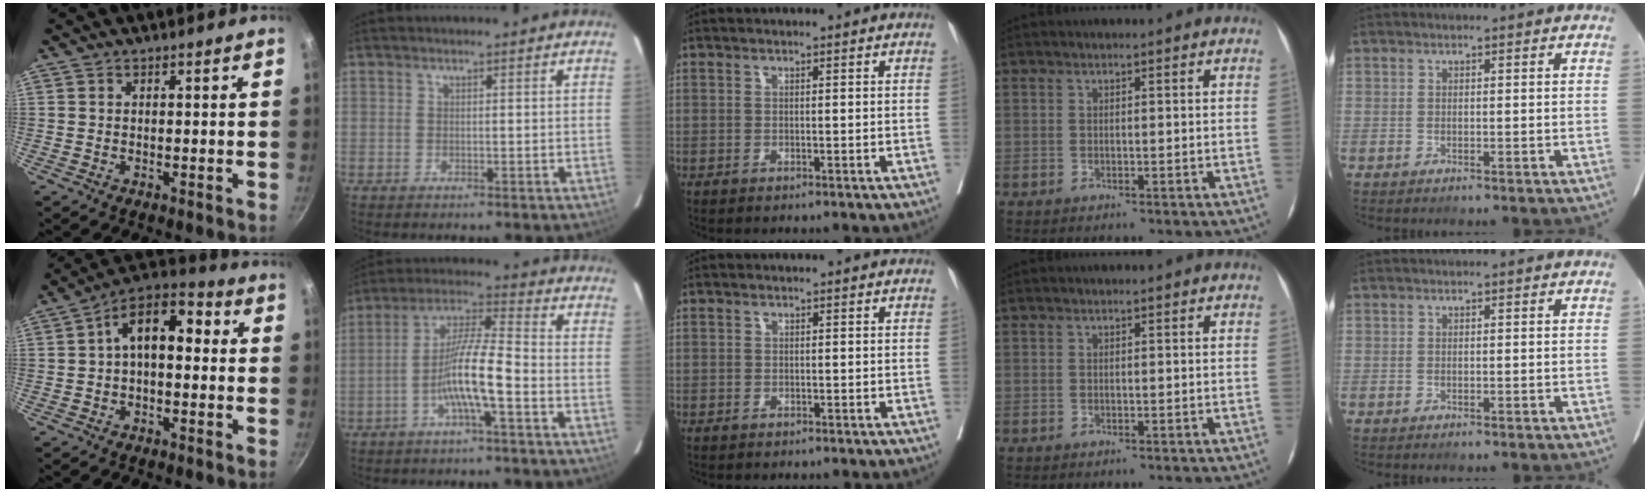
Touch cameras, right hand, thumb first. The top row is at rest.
{"thumb": {"total": 11.5, "force": [1.1, 6.5, 9.4], "torque": [-0.128, 0.041, 0.004]}, "index": {"total": 10.0, "force": [-3.4, 0.7, 9.4], "torque": [-0.179, 0.012, -0.066]}}